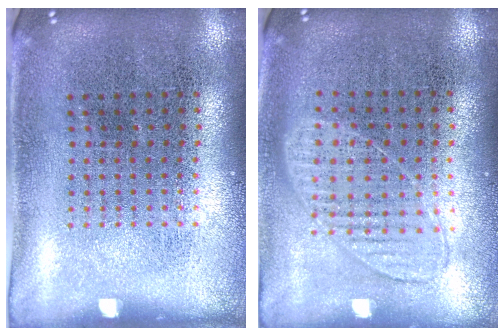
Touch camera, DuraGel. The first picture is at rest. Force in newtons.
{"total": 0.9, "press": 0.9, "slide": 0.4}